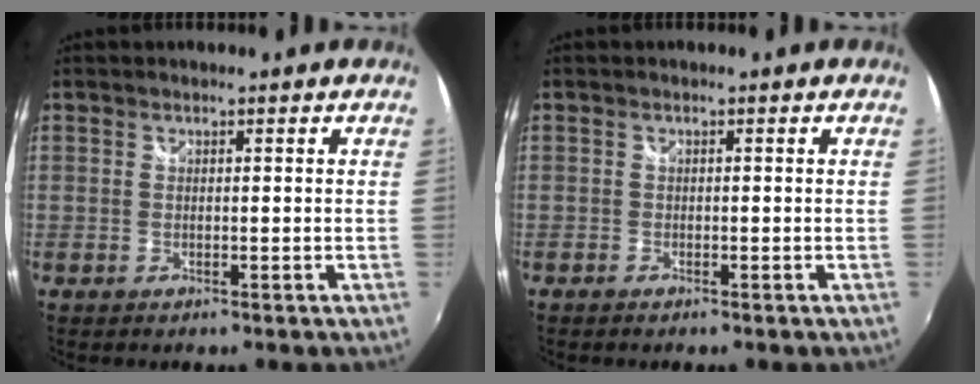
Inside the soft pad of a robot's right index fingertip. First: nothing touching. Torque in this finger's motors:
{"motor_torque": [-0.18, 0.10, -0.03, -0.01]}